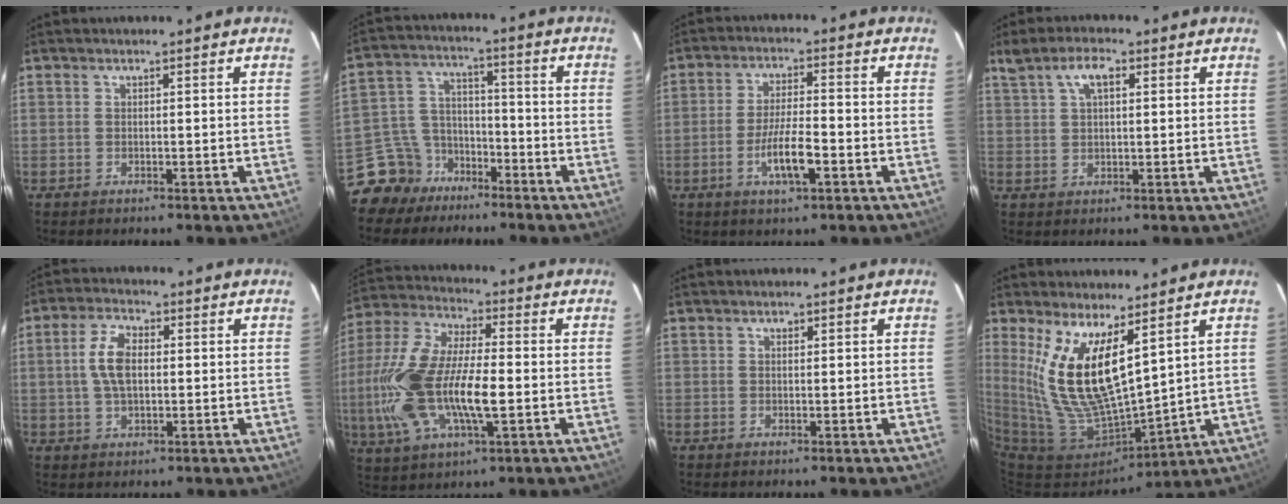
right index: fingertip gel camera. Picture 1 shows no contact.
{"total": 10.6, "force": [-8.1, 6.8, 1.0], "torque": [-0.037, 0.054, -0.152]}
{"total": 7.3, "force": [-3.2, 1.4, 6.4], "torque": [-0.128, -0.004, -0.057]}
{"total": 4.8, "force": [2.3, 1.9, 3.8], "torque": [-0.067, 0.012, 0.043]}
{"total": 6.5, "force": [0.5, 3.4, 5.5], "torque": [-0.112, 0.012, 0.013]}
{"total": 20.6, "force": [-3.0, 8.1, 18.7], "torque": [-0.392, -0.003, -0.058]}
{"total": 0.6, "force": [0.3, 0.4, 0.3], "torque": [-0.004, 0.003, 0.005]}
{"total": 14.3, "force": [7.2, 4.7, 11.4], "torque": [-0.205, -0.012, 0.158]}